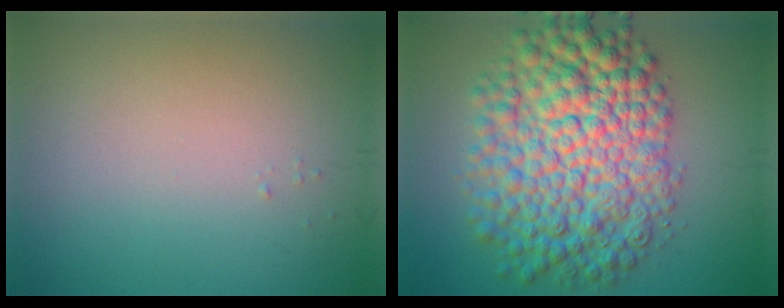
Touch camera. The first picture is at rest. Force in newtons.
{"total": 11.6, "press": 11.6, "slide": 0.2}